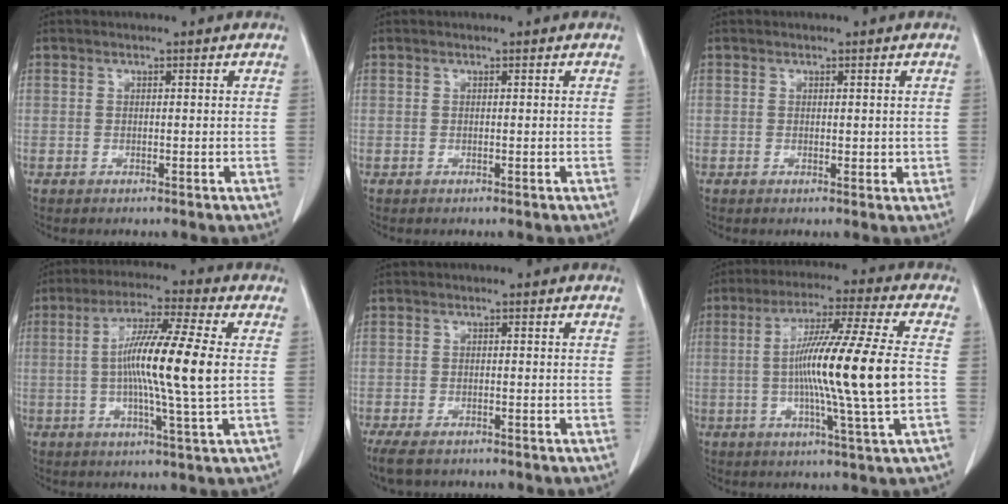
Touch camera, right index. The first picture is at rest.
{"total": 0.0}
{"total": 1.7, "force": [0.0, 0.9, 1.4], "torque": [-0.014, -0.002, -0.001]}
{"total": 13.2, "force": [0.4, -0.6, 13.2], "torque": [-0.242, -0.002, -0.003]}
{"total": 5.4, "force": [-4.2, 2.1, 2.8], "torque": [-0.050, -0.012, -0.070]}
{"total": 16.1, "force": [-1.0, -1.3, 16.0], "torque": [-0.281, -0.006, -0.026]}